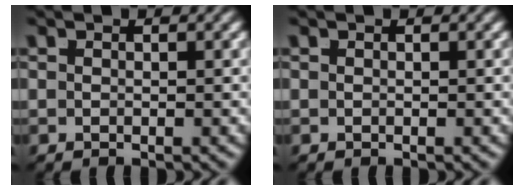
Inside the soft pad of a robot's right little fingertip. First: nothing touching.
{"total": 0.0}